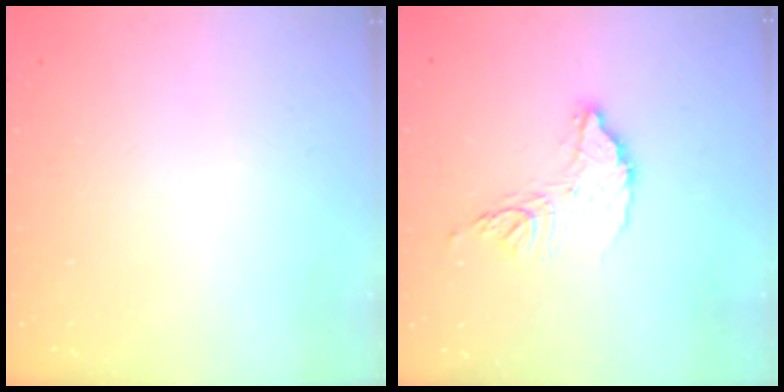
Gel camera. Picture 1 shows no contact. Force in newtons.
{"total": 11.2, "press": 11.1, "slide": 0.9}